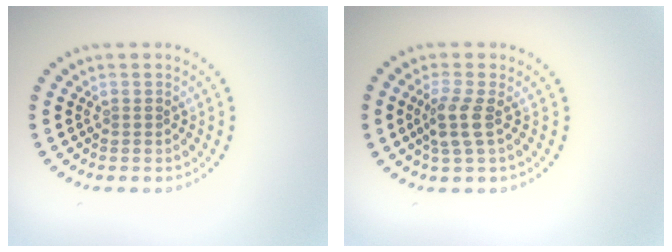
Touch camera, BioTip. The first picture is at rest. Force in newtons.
{"total": 2.4, "press": 1.9, "slide": 1.5}